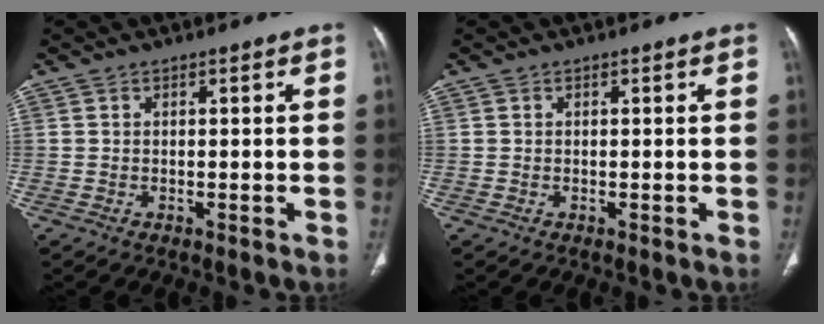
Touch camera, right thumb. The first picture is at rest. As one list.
[{"total": 0.0}]